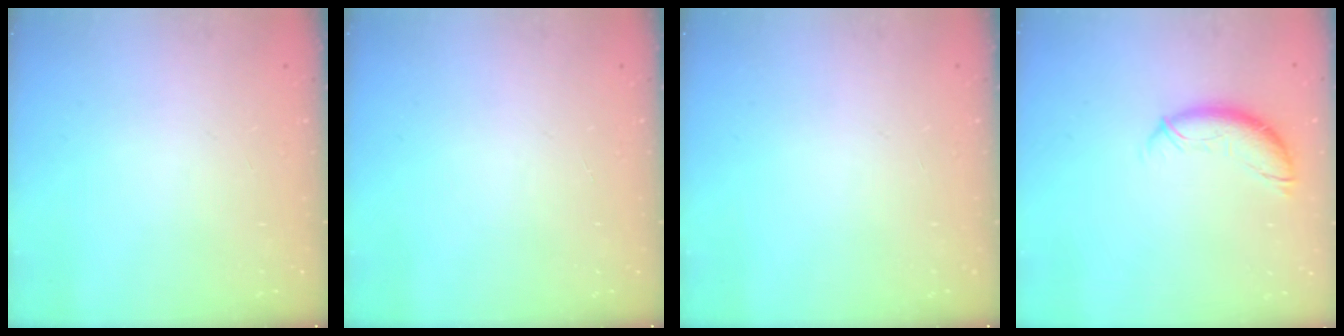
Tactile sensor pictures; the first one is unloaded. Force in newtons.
{"total": 0.0}
{"total": 0.0}
{"total": 9.5, "press": 9.5, "slide": 0.5}